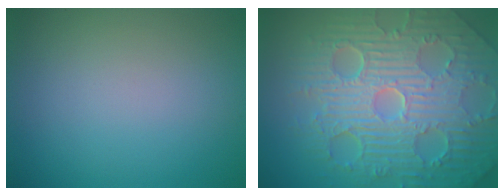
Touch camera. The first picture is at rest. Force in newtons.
{"total": 11.4, "press": 7.3, "slide": 8.8}